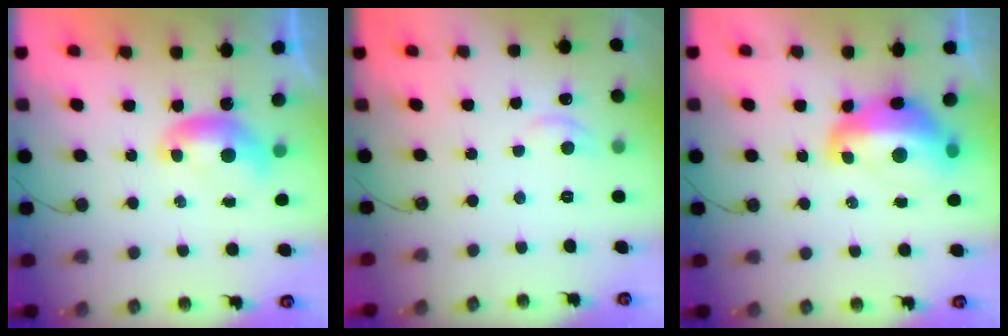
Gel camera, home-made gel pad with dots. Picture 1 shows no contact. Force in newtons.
{"total": 1.5, "press": 1.2, "slide": 1.0}
{"total": 9.8, "press": 9.7, "slide": 1.3}